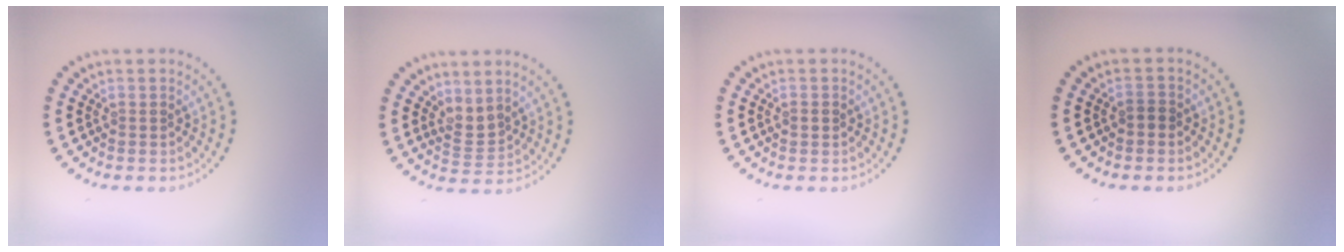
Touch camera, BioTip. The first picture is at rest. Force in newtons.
{"total": 2.0, "press": 1.4, "slide": 1.3}
{"total": 1.0, "press": 1.0, "slide": 0.0}
{"total": 0.8, "press": 0.8, "slide": 0.3}